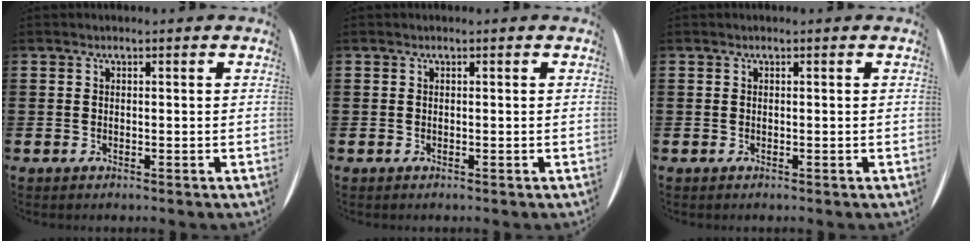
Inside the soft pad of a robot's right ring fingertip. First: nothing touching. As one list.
[{"total": 0.0}, {"total": 0.0}]